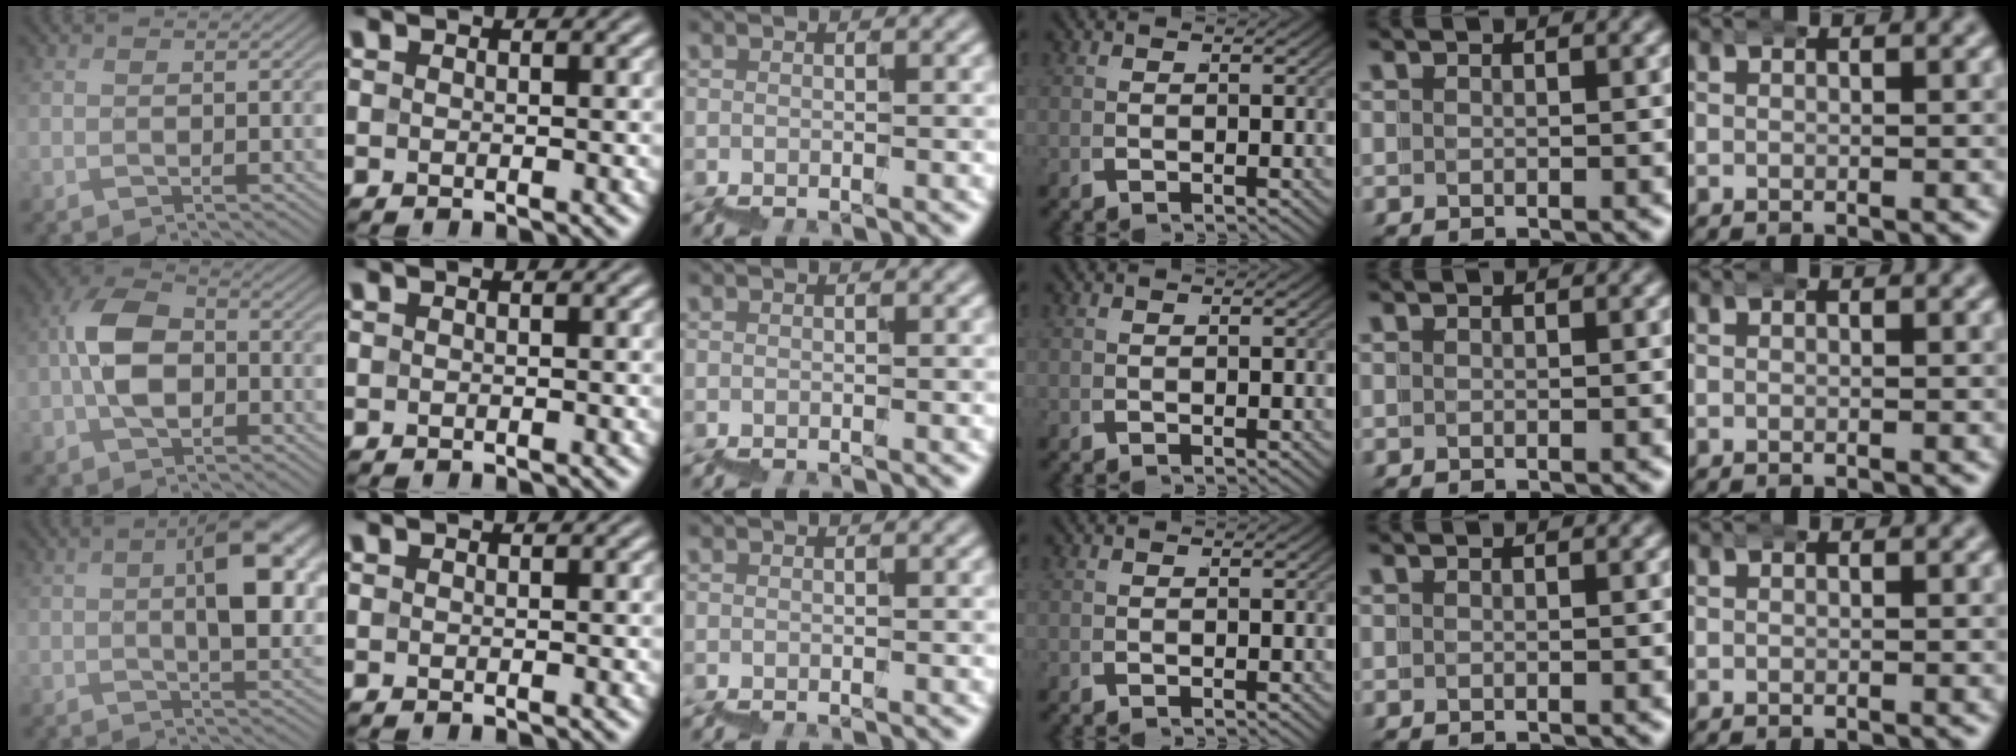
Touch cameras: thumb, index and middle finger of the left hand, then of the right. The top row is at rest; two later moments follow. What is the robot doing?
{"motion": "wrap", "object": "bandana"}